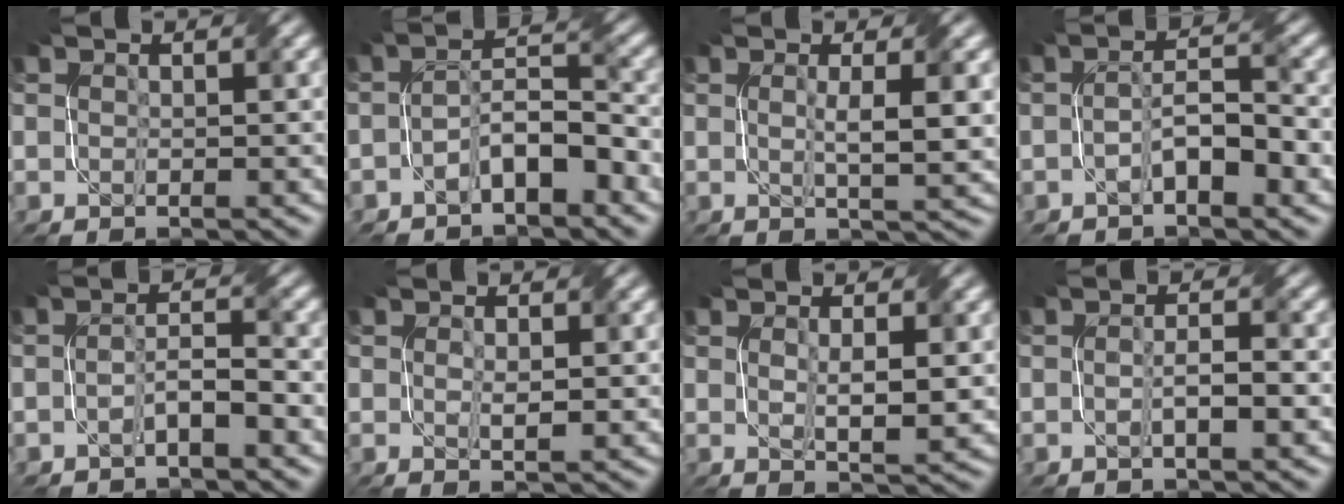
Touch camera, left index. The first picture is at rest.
{"total": 4.4, "force": [-2.3, 1.7, 3.3], "torque": [-0.055, 0.017, -0.042]}
{"total": 4.0, "force": [0.5, 0.7, 3.9], "torque": [-0.059, -0.003, 0.009]}
{"total": 4.2, "force": [-1.5, 1.5, 3.6], "torque": [-0.063, 0.010, -0.028]}
{"total": 2.4, "force": [-1.3, 0.5, 2.0], "torque": [-0.037, 0.010, -0.028]}
{"total": 1.6, "force": [0.1, 0.6, 1.4], "torque": [-0.028, -0.003, 0.005]}
{"total": 2.8, "force": [0.4, 0.5, 2.7], "torque": [-0.050, -0.004, 0.012]}
{"total": 2.3, "force": [-0.6, 0.4, 2.2], "torque": [-0.041, 0.003, -0.012]}